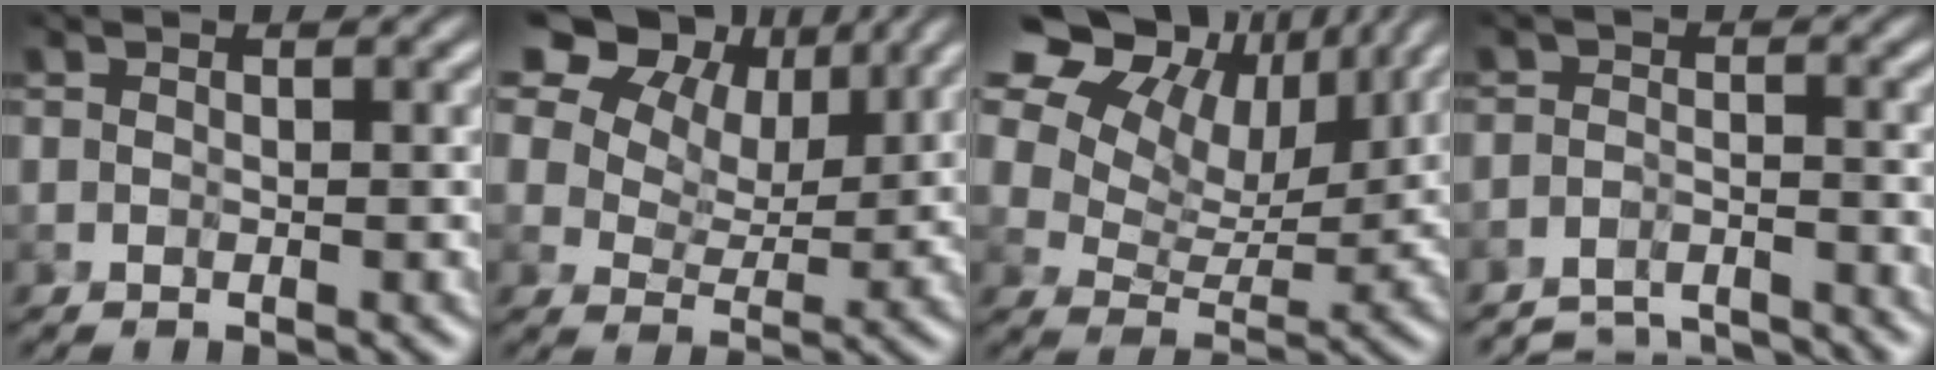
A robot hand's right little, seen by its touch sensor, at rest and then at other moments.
{"total": 16.0, "force": [8.6, 10.8, 8.0], "torque": [-0.163, 0.039, 0.172]}
{"total": 17.1, "force": [10.3, 10.4, 8.8], "torque": [-0.187, 0.046, 0.191]}
{"total": 5.4, "force": [-5.3, 0.9, 0.8], "torque": [-0.008, -0.009, -0.085]}